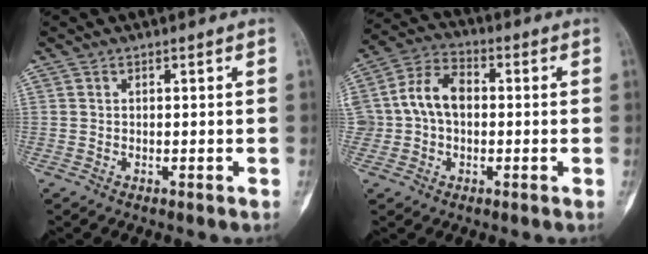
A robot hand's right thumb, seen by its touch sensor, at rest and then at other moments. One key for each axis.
{"total": 9.8, "fx": 0.1, "fy": 7.2, "fz": 6.7, "tx": -0.113, "ty": 0.033, "tz": -0.003}